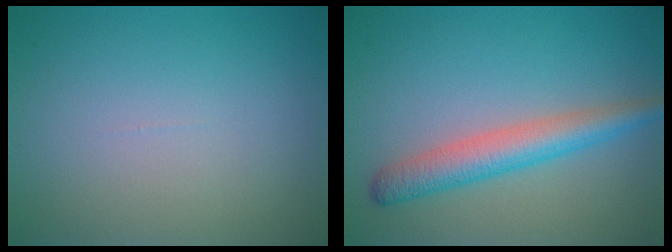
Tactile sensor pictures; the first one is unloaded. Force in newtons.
{"total": 4.1, "press": 4.1, "slide": 0.1}